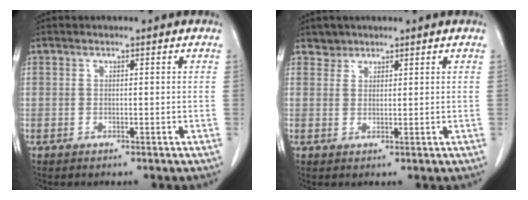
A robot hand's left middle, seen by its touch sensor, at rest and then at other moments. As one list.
[{"total": 1.7, "force": [1.4, 0.8, -0.3], "torque": [0.011, 0.003, 0.022]}]